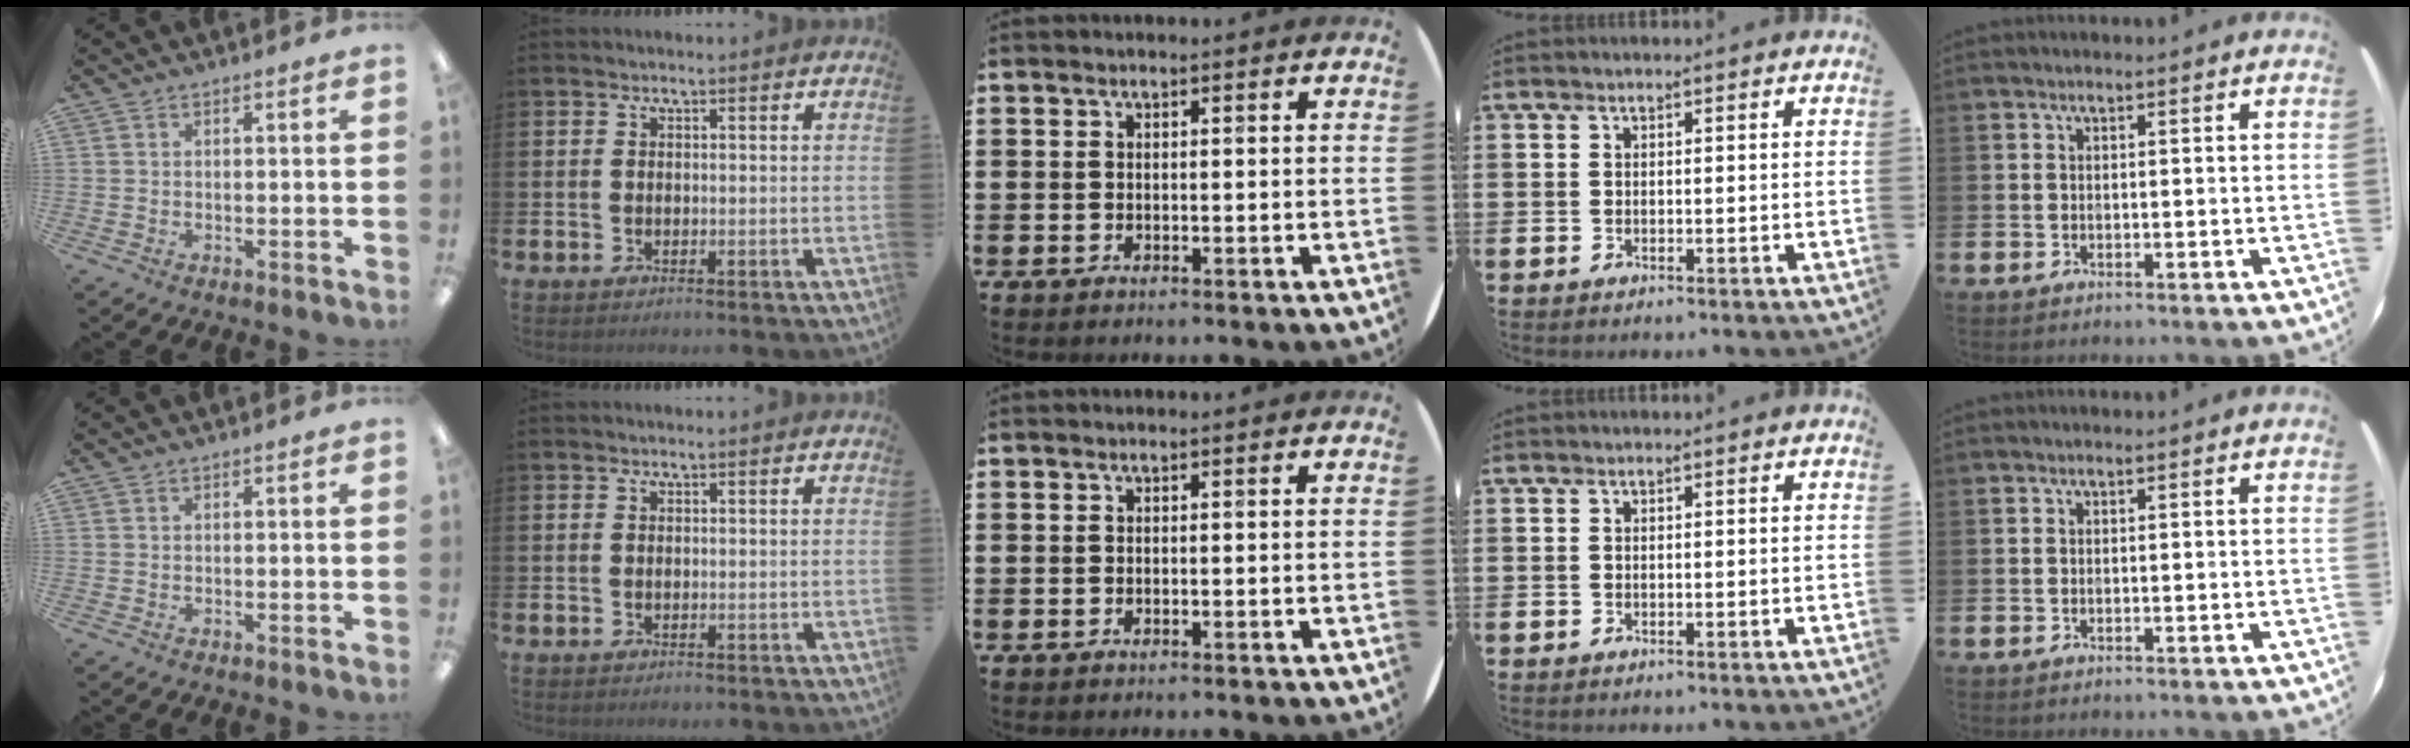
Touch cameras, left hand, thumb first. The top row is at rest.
{}